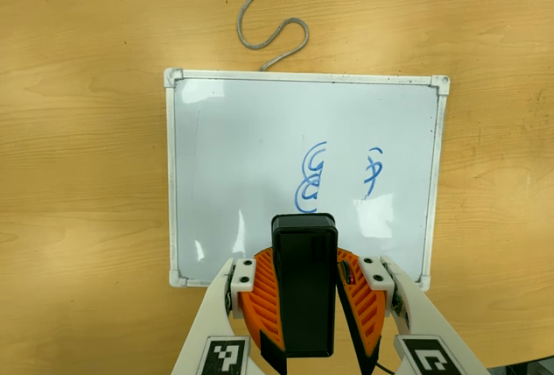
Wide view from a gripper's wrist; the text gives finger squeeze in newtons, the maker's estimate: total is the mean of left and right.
{"total": 10.2, "left": 9.6, "right": 10.7}